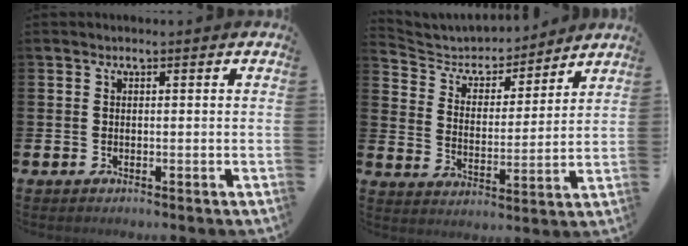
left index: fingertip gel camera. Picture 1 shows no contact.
{"total": 5.3, "force": [5.0, 1.8, 0.6], "torque": [-0.048, -0.039, 0.082]}